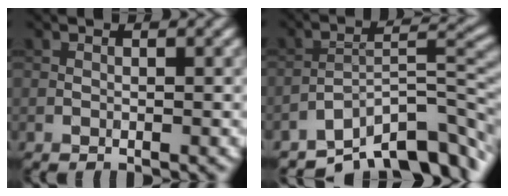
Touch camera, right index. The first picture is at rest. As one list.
[{"total": 9.2, "force": [-7.0, 2.8, 5.2], "torque": [-0.058, 0.005, -0.128]}]